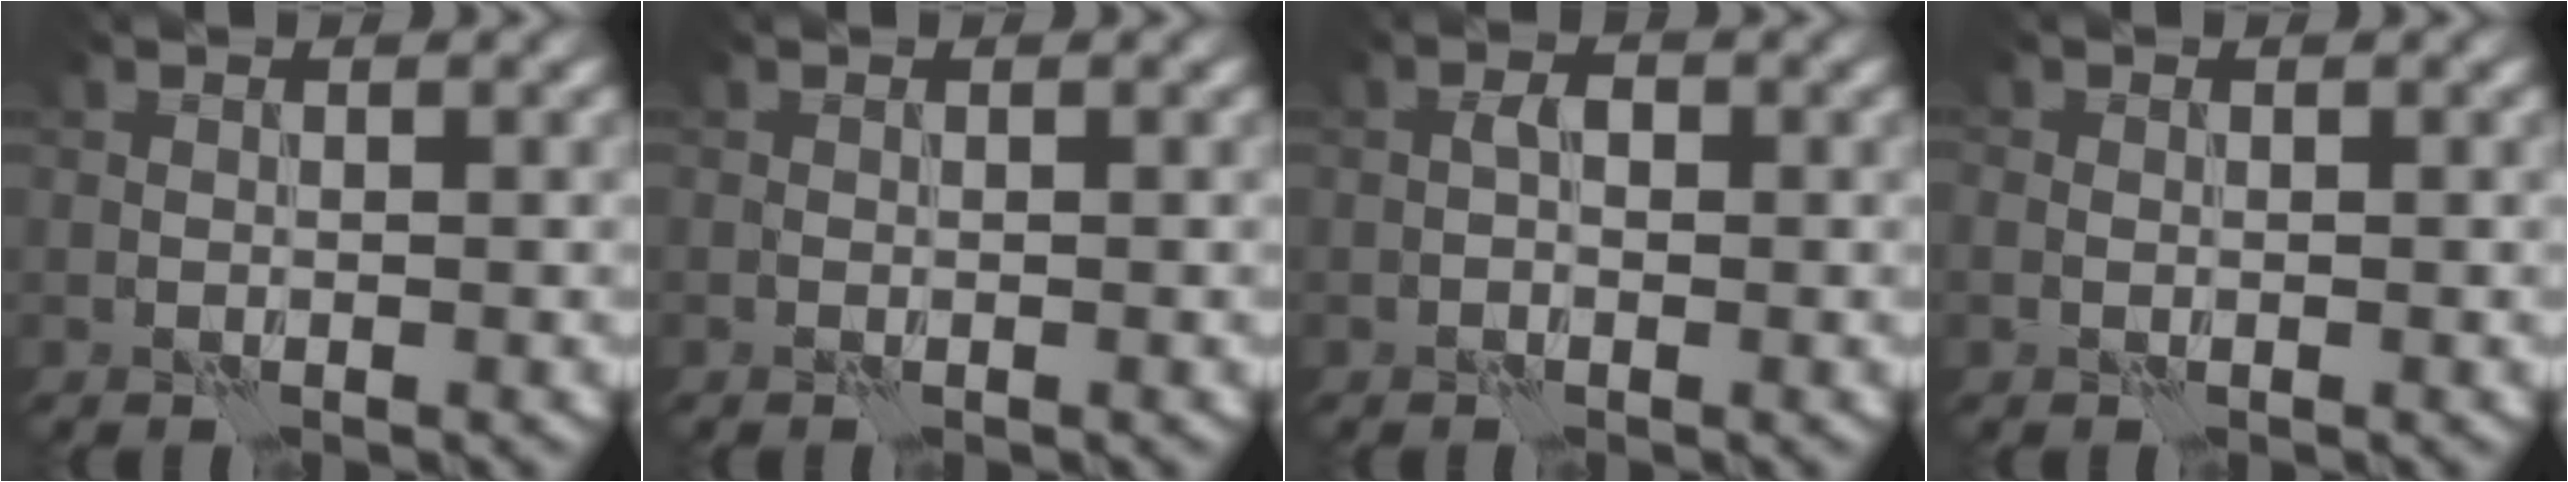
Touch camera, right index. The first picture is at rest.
{"total": 0.0}
{"total": 1.2, "force": [-0.2, 0.7, 1.0], "torque": [-0.016, 0.007, -0.006]}
{"total": 0.8, "force": [0.0, 0.7, 0.4], "torque": [-0.006, 0.000, -0.001]}